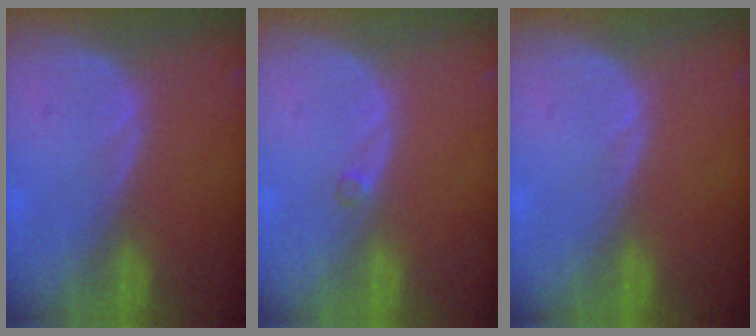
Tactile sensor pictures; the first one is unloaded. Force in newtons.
{"total": 0.6, "press": 0.6, "slide": 0.1}
{"total": 0.0}